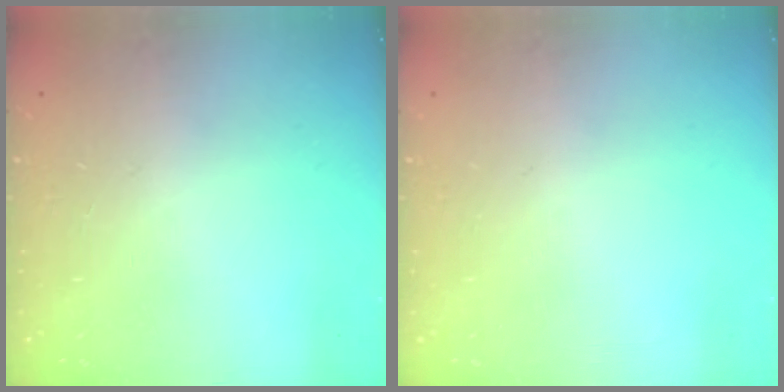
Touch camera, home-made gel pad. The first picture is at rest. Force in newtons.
{"total": 0.0}